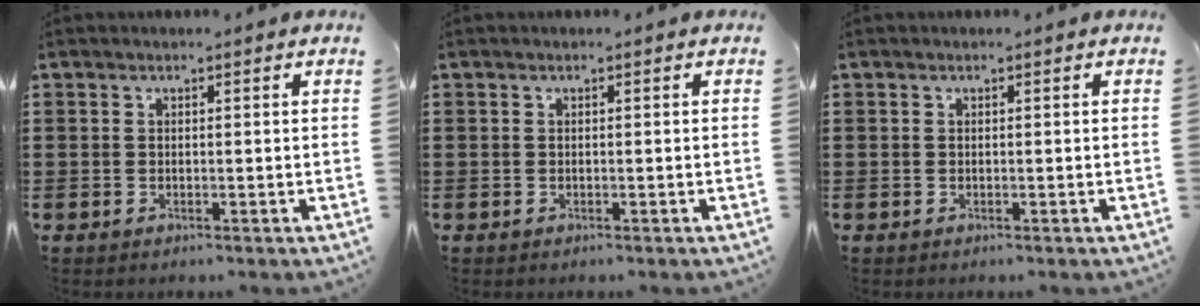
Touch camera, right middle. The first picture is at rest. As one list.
[{"total": 0.0}, {"total": 0.0}]